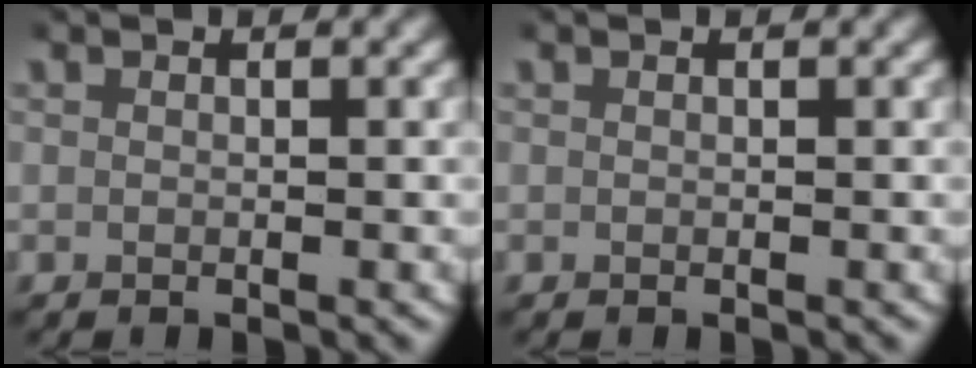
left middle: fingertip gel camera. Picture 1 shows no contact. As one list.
[{"total": 0.0}]